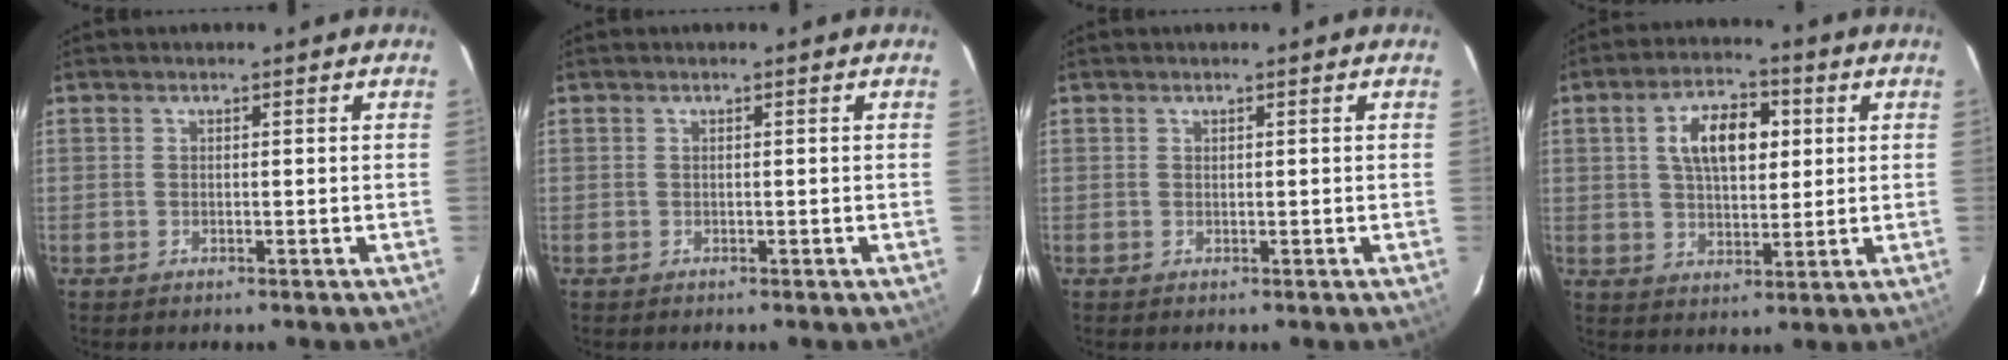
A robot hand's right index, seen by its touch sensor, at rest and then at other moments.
{"total": 0.0}
{"total": 0.0}
{"total": 10.1, "force": [2.5, 5.4, 8.1], "torque": [-0.140, 0.023, 0.045]}